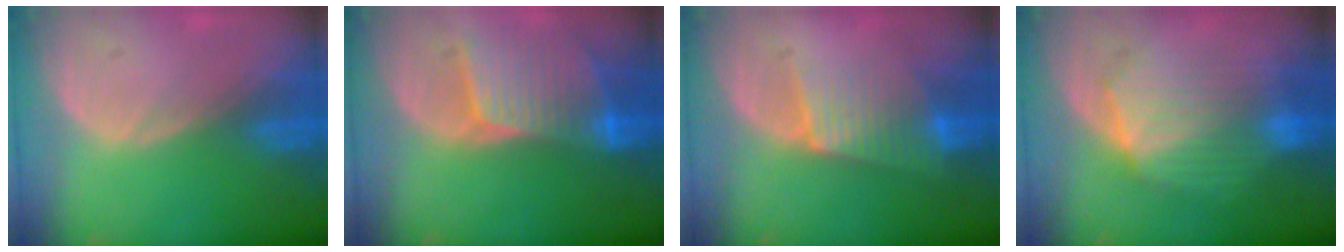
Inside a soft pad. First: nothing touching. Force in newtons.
{"total": 8.5, "press": 7.7, "slide": 3.6}
{"total": 6.7, "press": 6.2, "slide": 2.4}
{"total": 8.2, "press": 8.2, "slide": 0.2}